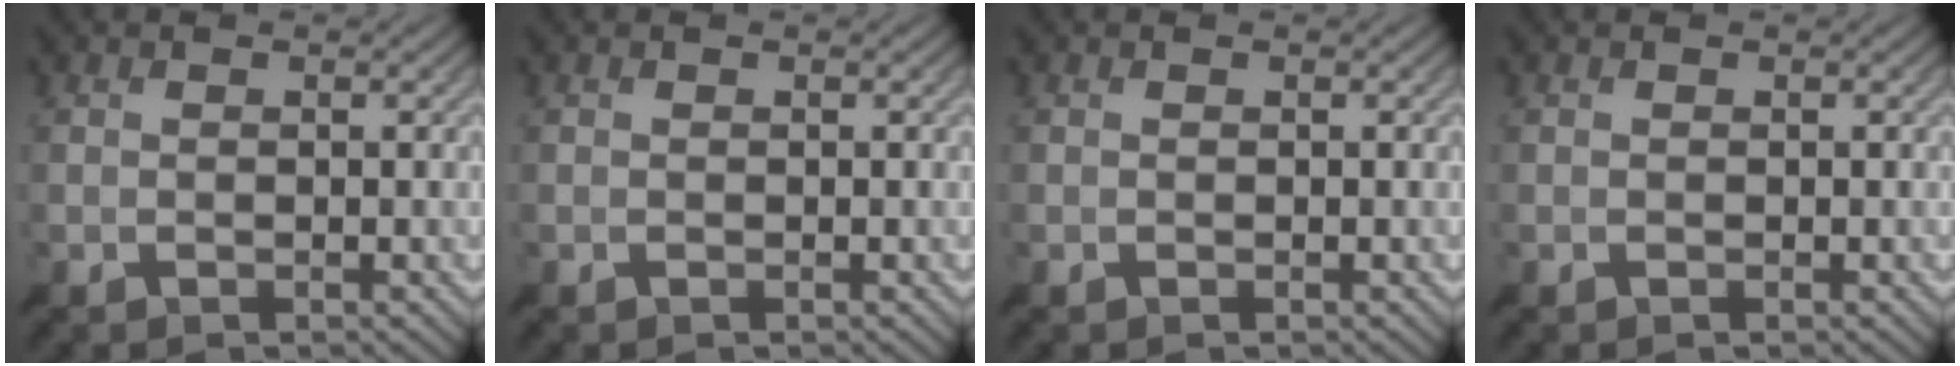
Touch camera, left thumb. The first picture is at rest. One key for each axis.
{"total": 0.0}
{"total": 0.0}
{"total": 0.0}